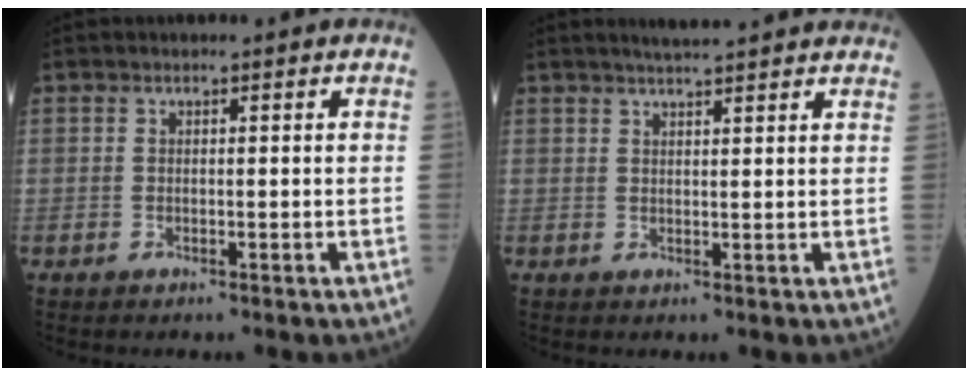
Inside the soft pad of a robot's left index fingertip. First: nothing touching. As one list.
[{"total": 7.9, "force": [7.1, 0.5, 3.5], "torque": [-0.051, 0.030, 0.086]}]